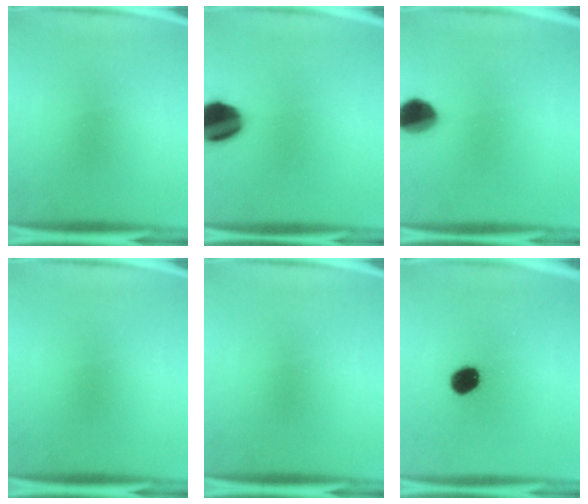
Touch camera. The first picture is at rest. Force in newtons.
{"total": 13.8}
{"total": 8.4}
{"total": 0.0}
{"total": 0.0}
{"total": 7.8}